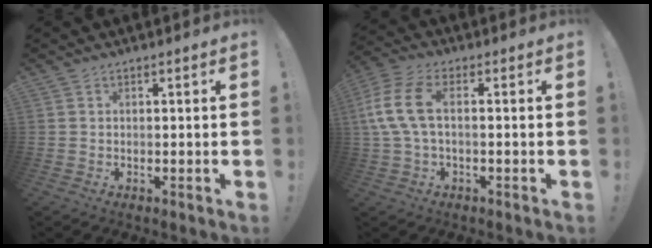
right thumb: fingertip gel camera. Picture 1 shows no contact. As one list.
[{"total": 10.0, "force": [1.0, 4.6, 8.8], "torque": [-0.187, 0.003, 0.020]}]